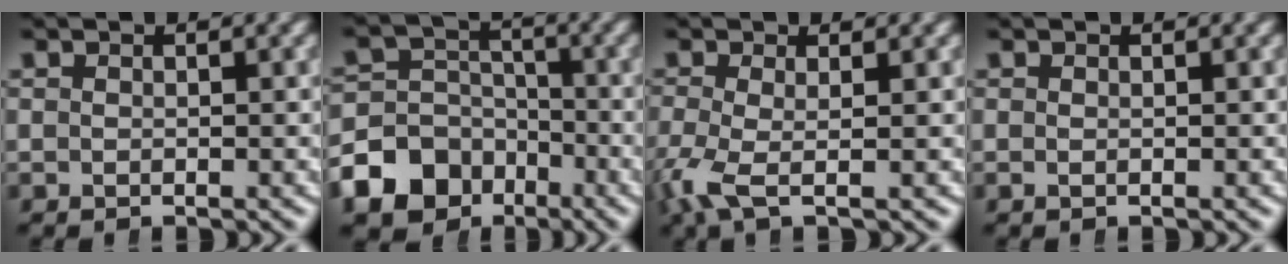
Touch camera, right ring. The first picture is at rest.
{"total": 9.8, "force": [-4.8, 7.9, 3.2], "torque": [-0.053, -0.035, -0.077]}
{"total": 2.9, "force": [-1.0, 1.1, 2.5], "torque": [-0.081, -0.027, -0.007]}
{"total": 0.0}